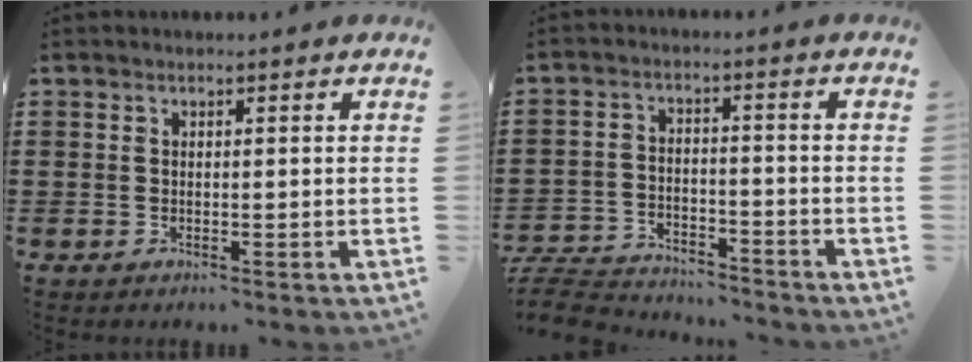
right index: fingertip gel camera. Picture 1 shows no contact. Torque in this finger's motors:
{"motor_torque": [-1.85, 0.29, -1.05, -0.21]}